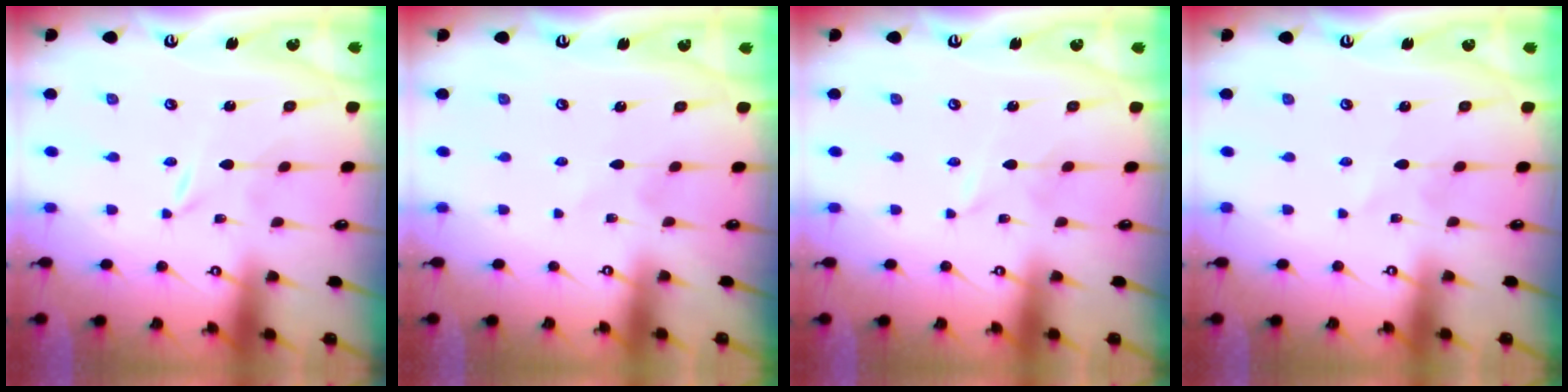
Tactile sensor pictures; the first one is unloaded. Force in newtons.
{"total": 1.2, "press": 1.1, "slide": 0.2}
{"total": 1.7, "press": 1.7, "slide": 0.2}
{"total": 1.5, "press": 1.5, "slide": 0.2}